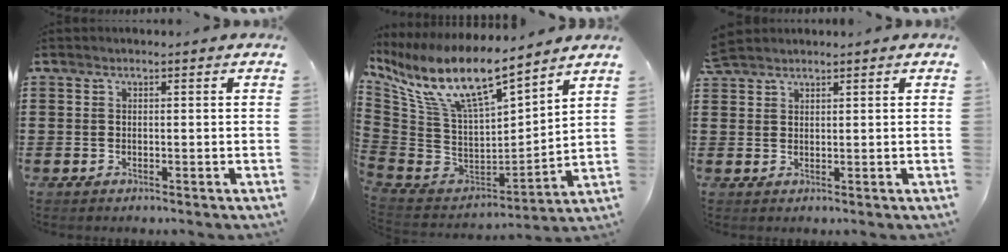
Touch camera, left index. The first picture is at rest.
{"total": 12.7, "force": [8.5, 3.1, 8.9], "torque": [-0.206, -0.059, 0.145]}
{"total": 2.2, "force": [2.1, 0.6, 0.4], "torque": [-0.013, 0.003, 0.041]}